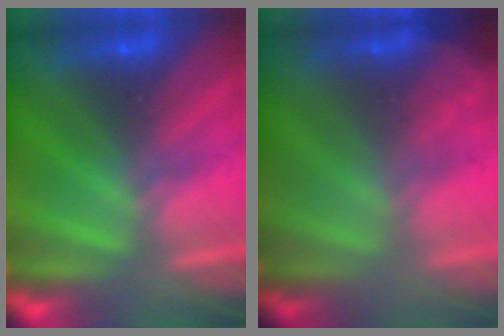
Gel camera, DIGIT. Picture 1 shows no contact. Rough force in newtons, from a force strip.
{"total": 1.9}